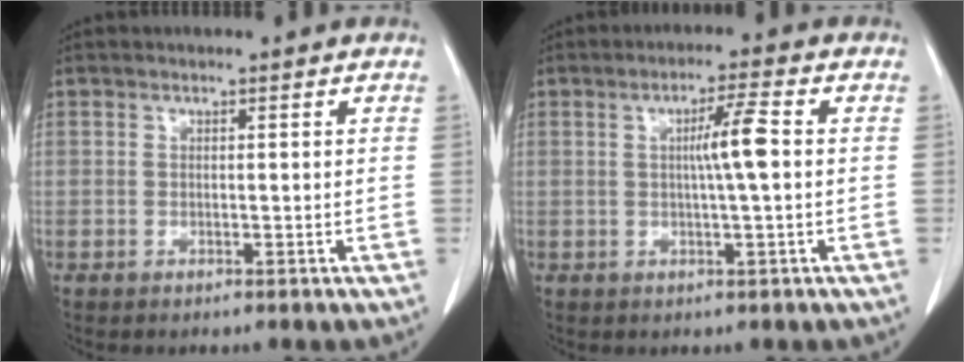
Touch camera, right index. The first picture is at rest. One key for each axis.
{"total": 5.0, "fx": 0.4, "fy": -0.1, "fz": 4.9, "tx": -0.085, "ty": 0.005, "tz": 0.006}